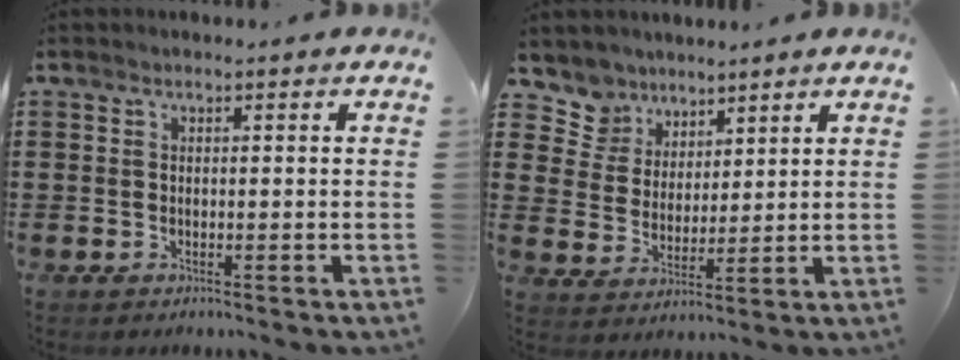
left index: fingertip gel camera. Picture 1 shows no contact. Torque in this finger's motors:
{"motor_torque": [-1.15, 0.99, -0.74, -0.21]}